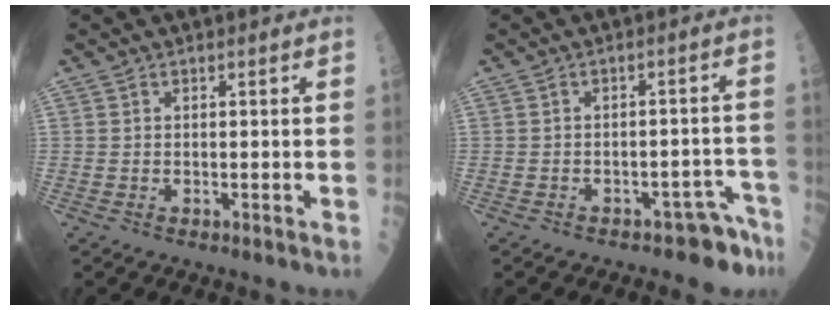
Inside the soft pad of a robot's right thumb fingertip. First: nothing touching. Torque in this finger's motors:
{"motor_torque": [0.96, -0.14, 0.17, -0.40, 0.01]}